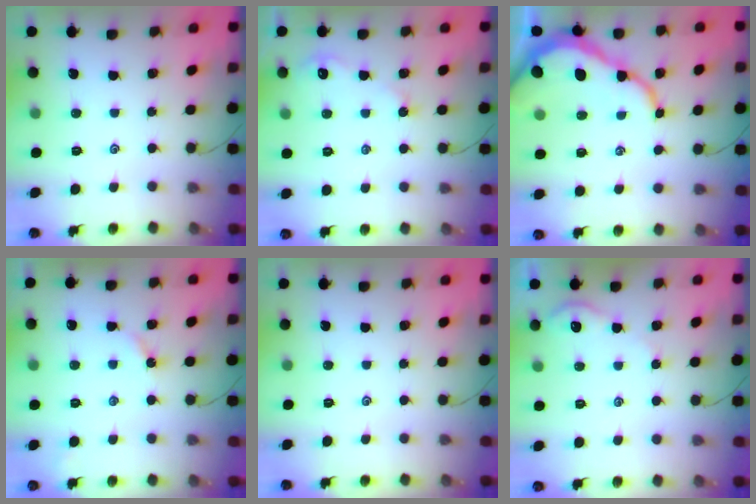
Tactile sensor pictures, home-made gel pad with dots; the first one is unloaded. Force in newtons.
{"total": 2.8, "press": 2.8, "slide": 0.4}
{"total": 11.5, "press": 11.5, "slide": 1.1}
{"total": 2.6, "press": 2.6, "slide": 0.3}
{"total": 0.0}
{"total": 2.4, "press": 2.4, "slide": 0.3}